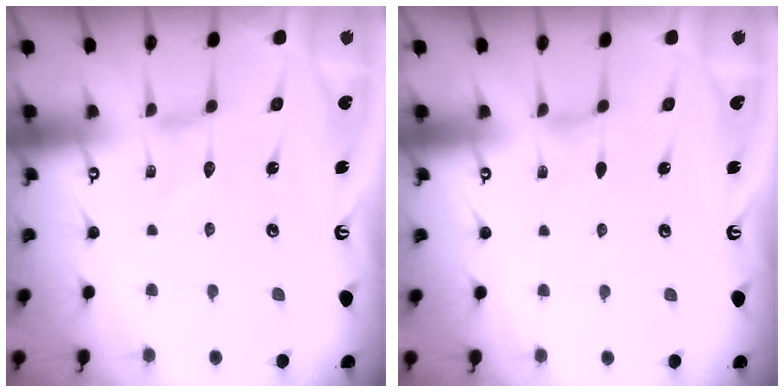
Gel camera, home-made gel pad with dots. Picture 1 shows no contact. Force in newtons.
{"total": 0.0}